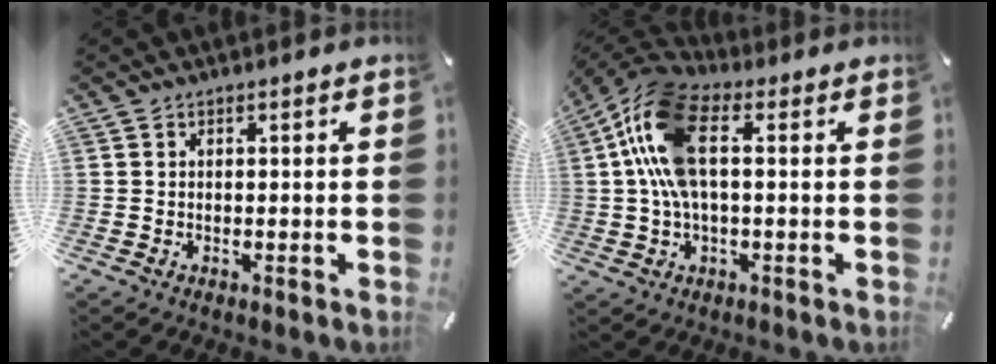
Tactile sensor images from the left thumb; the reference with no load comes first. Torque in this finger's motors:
{"motor_torque": [0.28, 1.37, 2.25, -0.52, 0.62]}